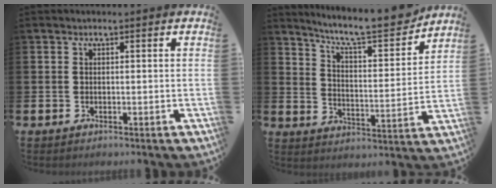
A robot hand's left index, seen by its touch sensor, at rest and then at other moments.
{"total": 9.5, "force": [8.7, 1.3, 3.7], "torque": [-0.092, -0.061, 0.146]}